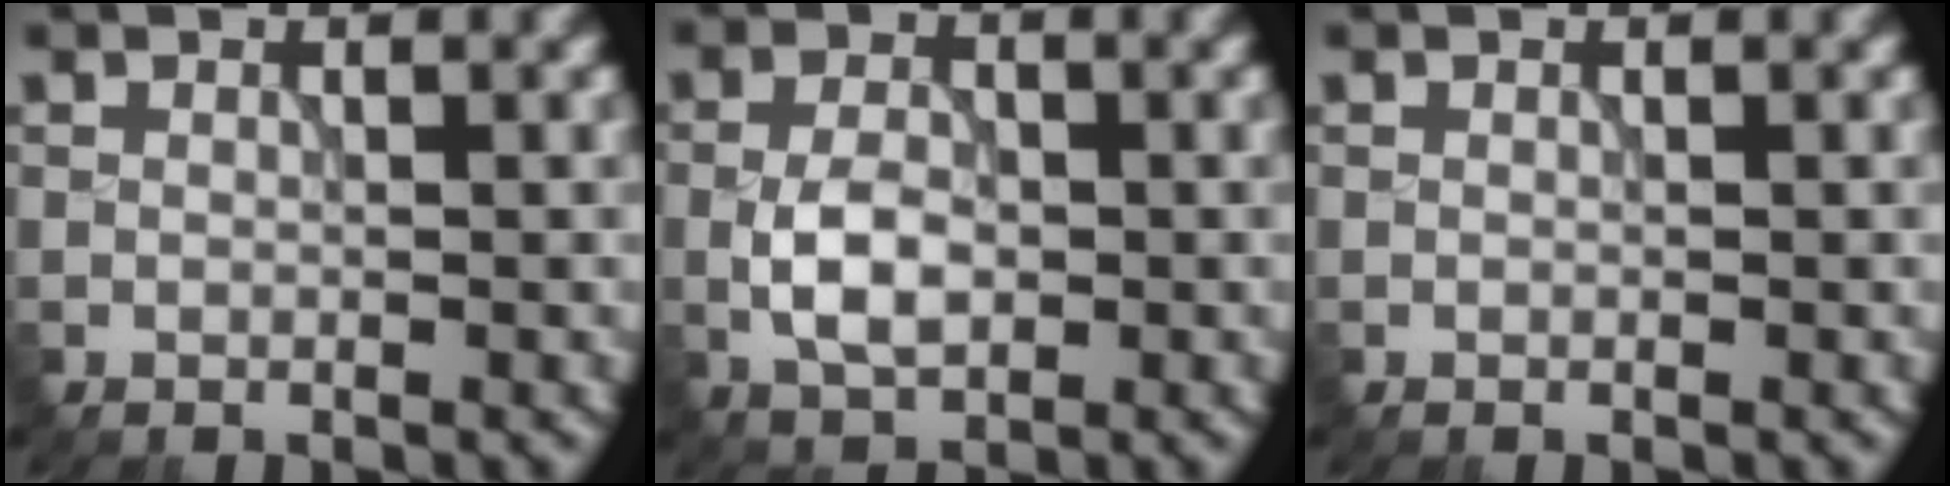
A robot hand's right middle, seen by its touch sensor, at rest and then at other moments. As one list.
[{"total": 3.9, "force": [-0.8, 2.3, 3.1], "torque": [-0.062, 0.001, -0.017]}, {"total": 0.0}]